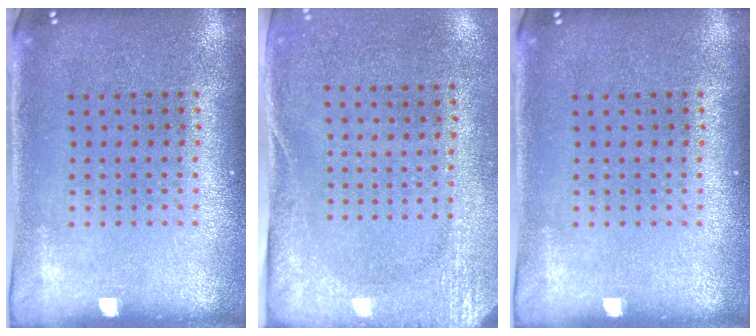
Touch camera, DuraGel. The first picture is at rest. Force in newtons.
{"total": 2.7, "press": 2.2, "slide": 1.7}
{"total": 0.0}